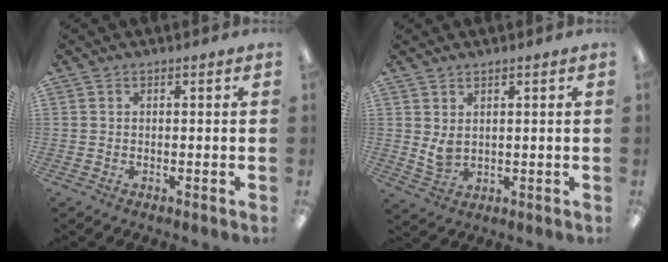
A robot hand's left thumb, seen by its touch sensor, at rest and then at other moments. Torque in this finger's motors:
{"motor_torque": [-0.26, 0.03, -0.50, 0.14, 0.06]}